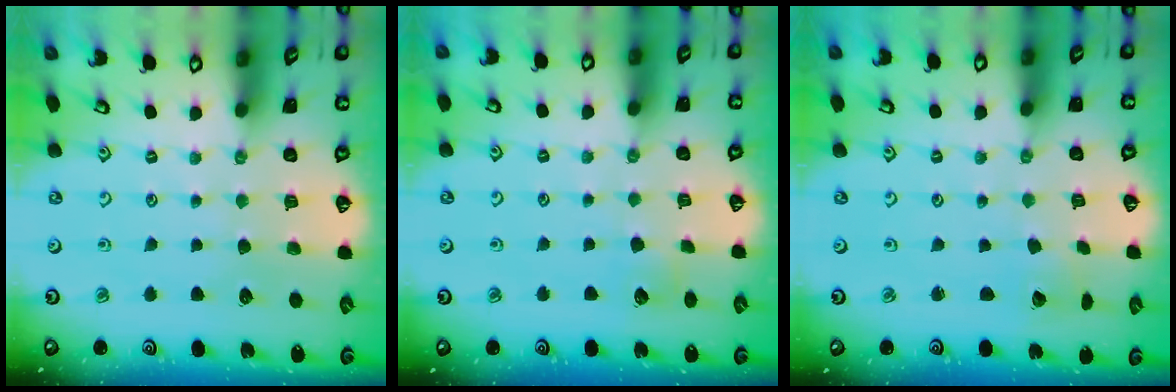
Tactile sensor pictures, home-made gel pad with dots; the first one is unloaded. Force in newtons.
{"total": 3.8, "press": 3.8, "slide": 0.5}
{"total": 1.4, "press": 1.4, "slide": 0.2}